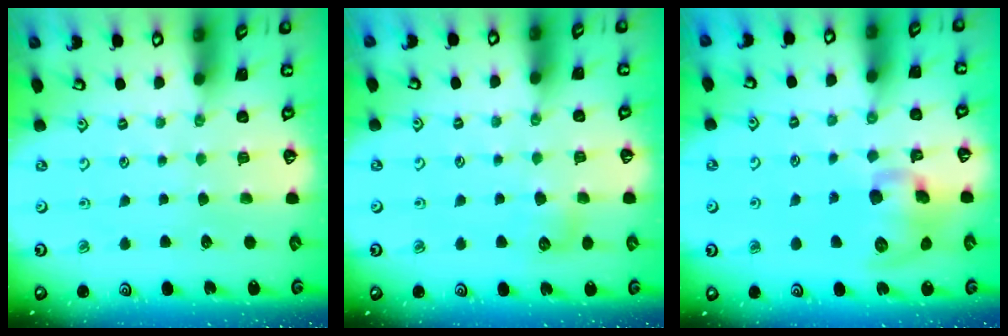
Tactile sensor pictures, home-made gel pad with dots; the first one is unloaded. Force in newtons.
{"total": 7.0, "press": 6.9, "slide": 1.0}
{"total": 12.3, "press": 12.1, "slide": 2.0}